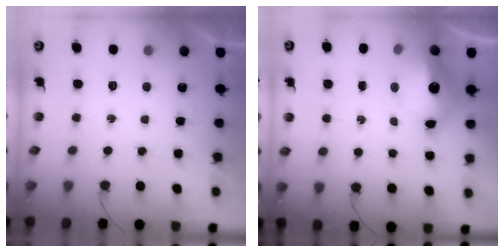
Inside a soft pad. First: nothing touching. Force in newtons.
{"total": 19.9, "press": 15.4, "slide": 12.5}